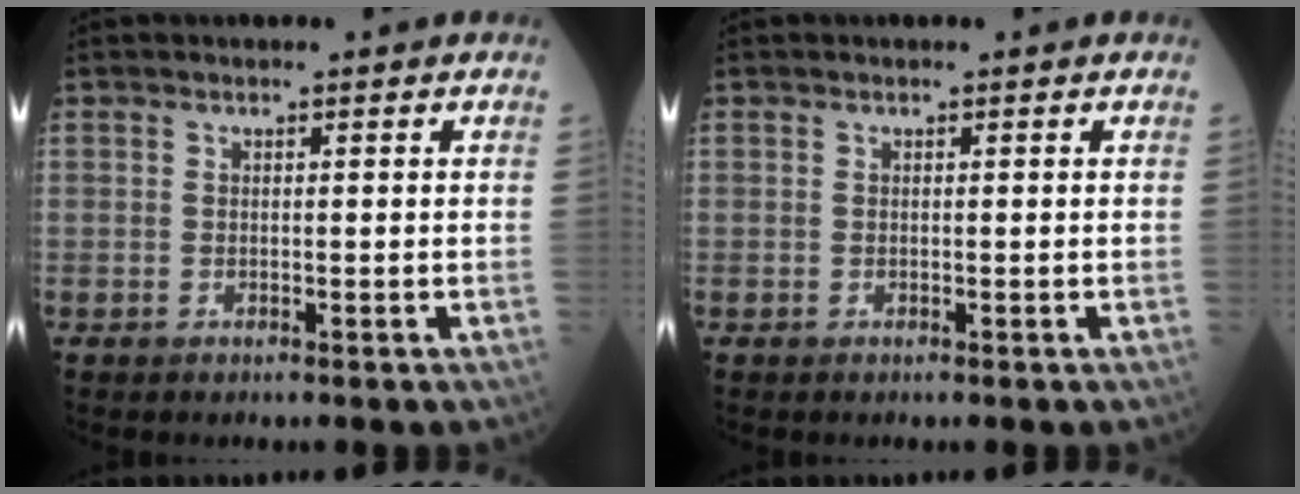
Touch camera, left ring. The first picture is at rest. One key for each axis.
{"total": 0.0}